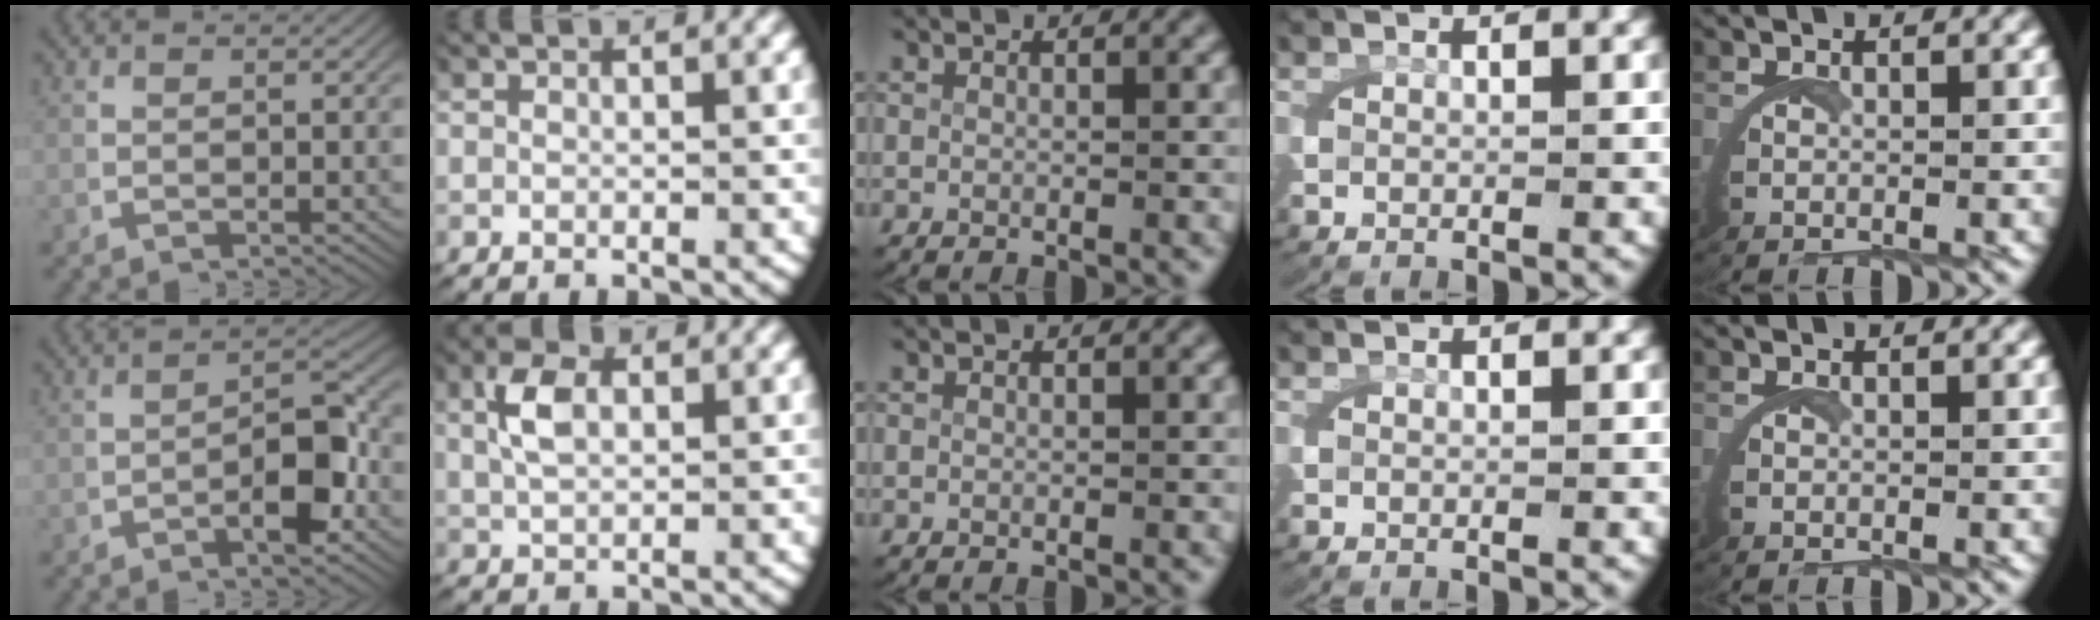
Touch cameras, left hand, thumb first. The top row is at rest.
{"thumb": {"total": 5.6, "force": [-1.0, 2.2, 5.0], "torque": [-0.073, -0.005, -0.018]}, "index": {"total": 3.3, "force": [1.1, 1.8, 2.5], "torque": [-0.060, 0.000, 0.024]}}